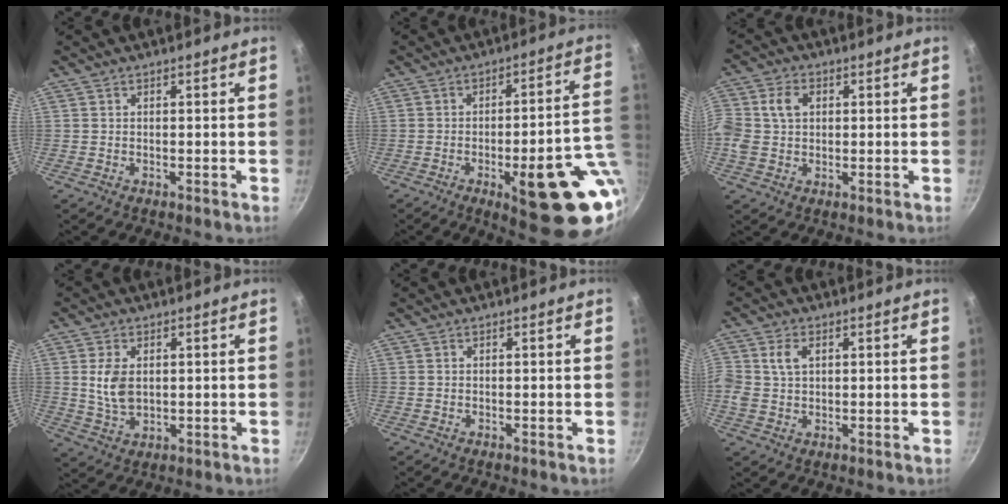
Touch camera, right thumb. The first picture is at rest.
{"total": 19.9, "force": [-5.6, 5.9, 18.2], "torque": [-0.192, 0.015, -0.067]}
{"total": 7.7, "force": [1.1, 5.9, 4.8], "torque": [-0.092, 0.014, 0.011]}
{"total": 6.6, "force": [1.1, 4.1, 5.0], "torque": [-0.095, -0.007, 0.026]}
{"total": 0.0}
{"total": 5.0, "force": [1.2, 3.6, 3.4], "torque": [-0.062, 0.004, 0.020]}